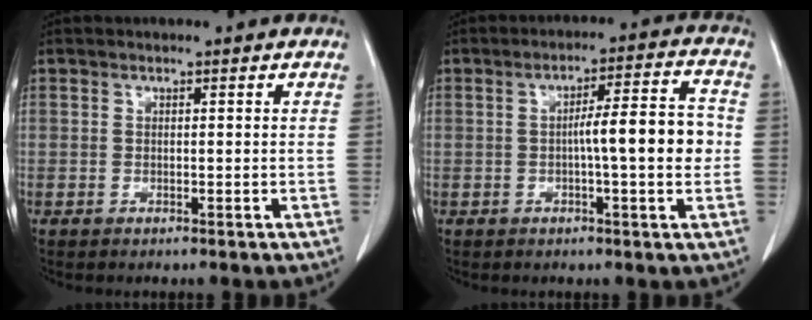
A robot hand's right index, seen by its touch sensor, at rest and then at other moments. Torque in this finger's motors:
{"motor_torque": [0.95, -0.15, 0.55, 0.15]}